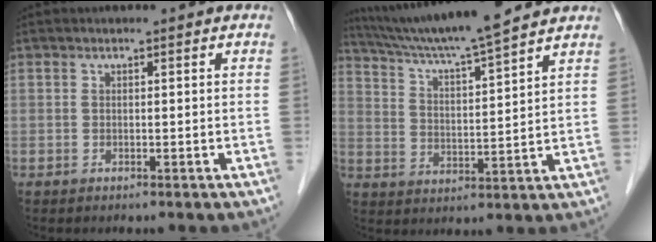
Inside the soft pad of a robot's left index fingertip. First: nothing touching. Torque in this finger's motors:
{"motor_torque": [0.07, -0.45, 0.52, 0.13]}